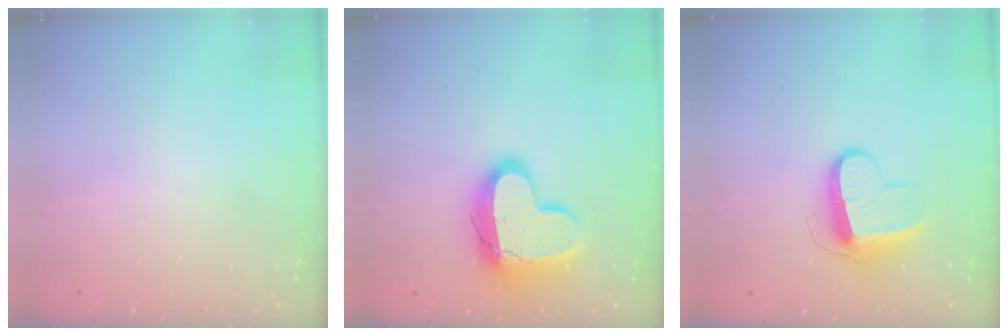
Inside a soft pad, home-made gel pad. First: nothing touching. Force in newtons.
{"total": 15.8, "press": 15.7, "slide": 1.0}
{"total": 10.5, "press": 10.5, "slide": 0.4}